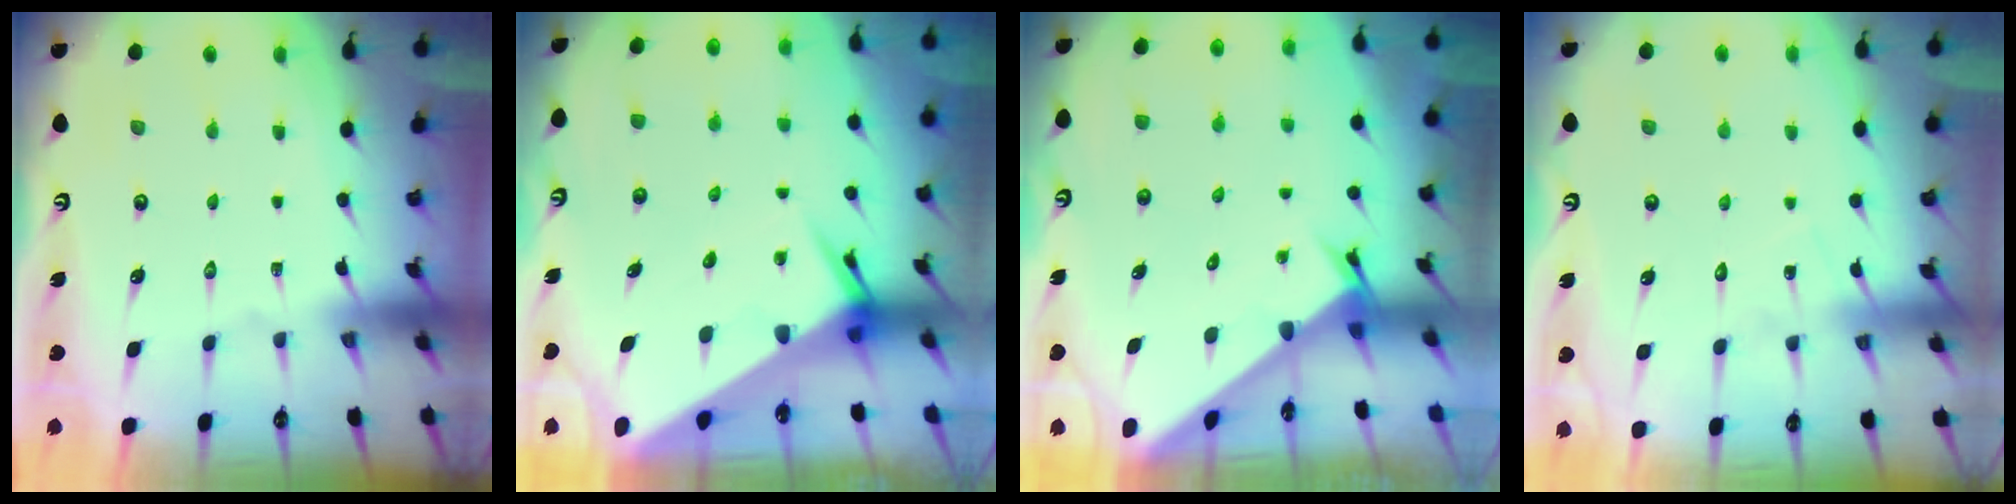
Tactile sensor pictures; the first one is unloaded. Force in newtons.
{"total": 8.4, "press": 8.3, "slide": 0.8}
{"total": 2.6, "press": 2.6, "slide": 0.3}
{"total": 7.1, "press": 7.1, "slide": 0.5}